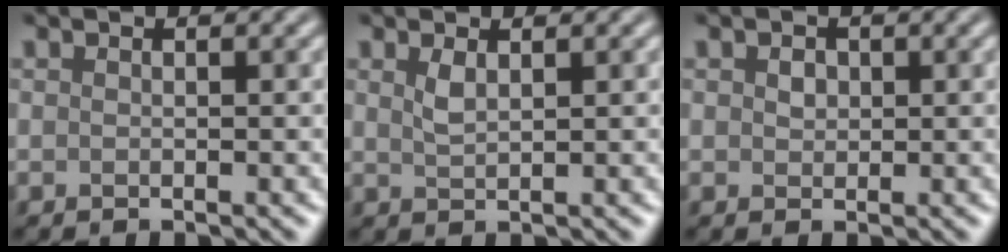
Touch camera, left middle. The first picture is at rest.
{"total": 1.3, "force": [0.7, 0.4, 1.0], "torque": [-0.025, 0.000, 0.016]}
{"total": 1.1, "force": [0.3, 0.9, 0.5], "torque": [-0.010, 0.000, 0.003]}